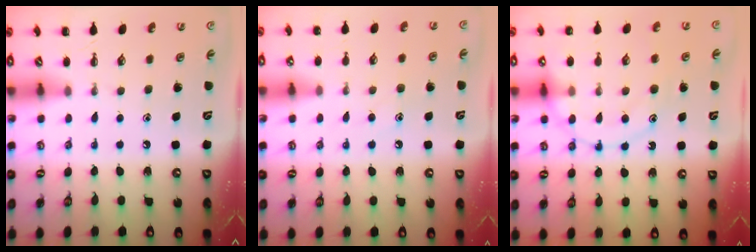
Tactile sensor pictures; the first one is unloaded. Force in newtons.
{"total": 6.1, "press": 6.0, "slide": 1.2}
{"total": 14.1, "press": 14.0, "slide": 1.6}